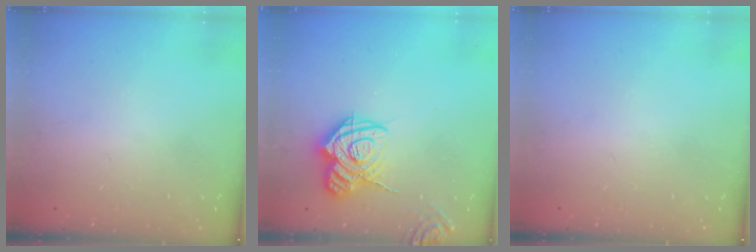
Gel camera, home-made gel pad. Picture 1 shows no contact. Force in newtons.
{"total": 14.7, "press": 14.6, "slide": 1.5}
{"total": 0.0}